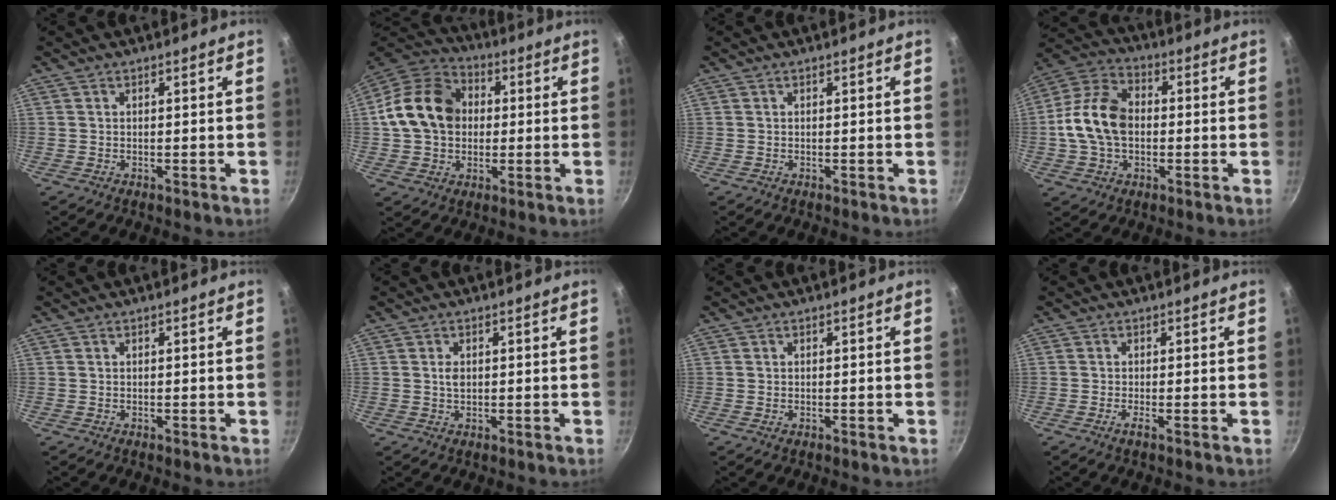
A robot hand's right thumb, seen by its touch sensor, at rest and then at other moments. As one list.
[{"total": 16.4, "force": [1.5, 12.9, 10.0], "torque": [-0.153, 0.028, 0.012]}, {"total": 0.0}, {"total": 13.6, "force": [-0.5, 9.5, 9.8], "torque": [-0.164, 0.029, -0.024]}, {"total": 0.0}, {"total": 1.8, "force": [0.2, 1.3, 1.3], "torque": [-0.019, 0.000, 0.003]}, {"total": 0.0}, {"total": 1.2, "force": [-0.6, -0.1, 1.0], "torque": [-0.026, -0.002, -0.015]}]